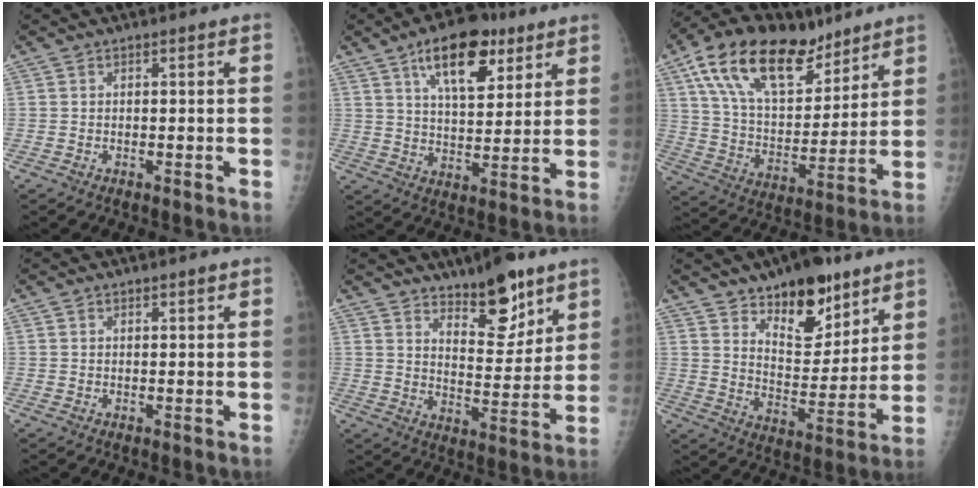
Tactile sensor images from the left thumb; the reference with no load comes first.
{"total": 14.5, "force": [7.8, 6.9, 10.1], "torque": [-0.124, -0.027, 0.125]}
{"total": 22.4, "force": [13.8, 11.4, 13.4], "torque": [-0.202, -0.034, 0.250]}
{"total": 0.7, "force": [0.5, 0.3, 0.4], "torque": [-0.004, -0.002, 0.008]}
{"total": 12.0, "force": [8.4, 4.7, 7.2], "torque": [-0.074, -0.065, 0.138]}
{"total": 15.4, "force": [10.4, 7.4, 8.7], "torque": [-0.080, -0.074, 0.172]}